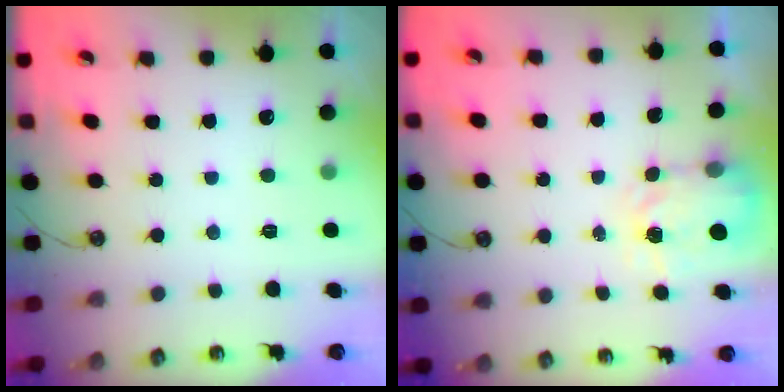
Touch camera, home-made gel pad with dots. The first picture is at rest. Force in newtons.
{"total": 3.6, "press": 3.6, "slide": 0.5}